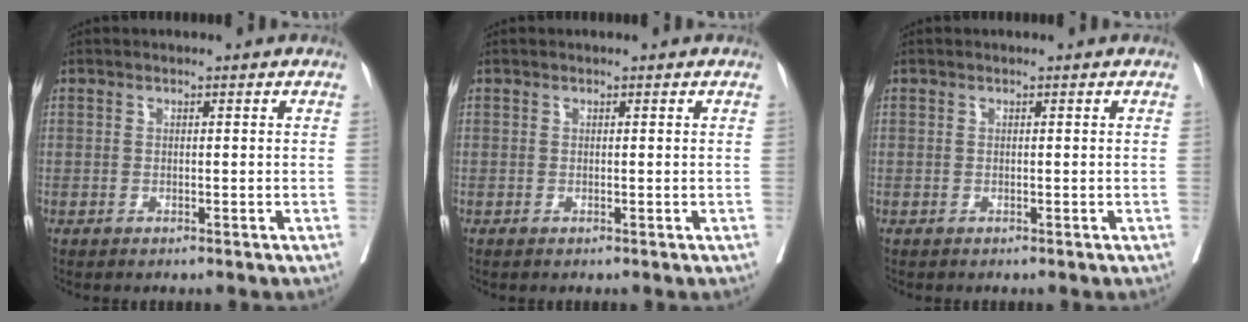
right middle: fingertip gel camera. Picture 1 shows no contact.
{"total": 0.0}
{"total": 0.0}